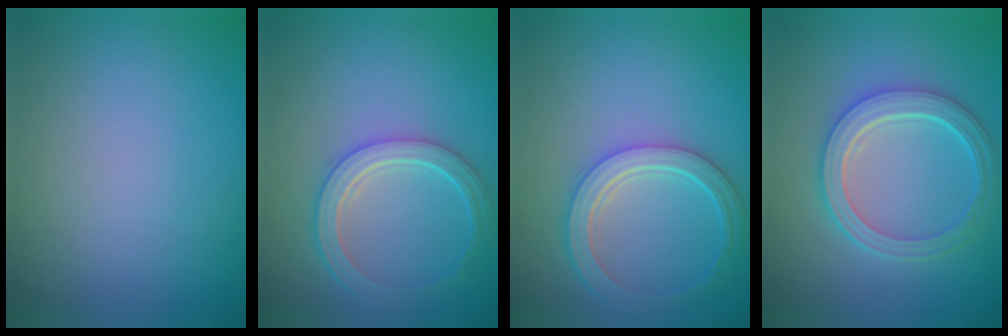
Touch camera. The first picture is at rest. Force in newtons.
{"total": 4.7, "press": 3.7, "slide": 2.9}
{"total": 4.9, "press": 3.8, "slide": 3.0}
{"total": 5.1, "press": 3.9, "slide": 3.3}